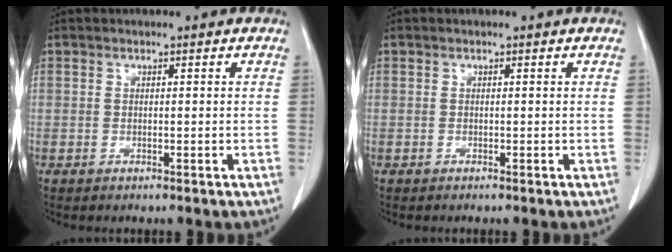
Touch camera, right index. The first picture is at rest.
{"total": 0.0}